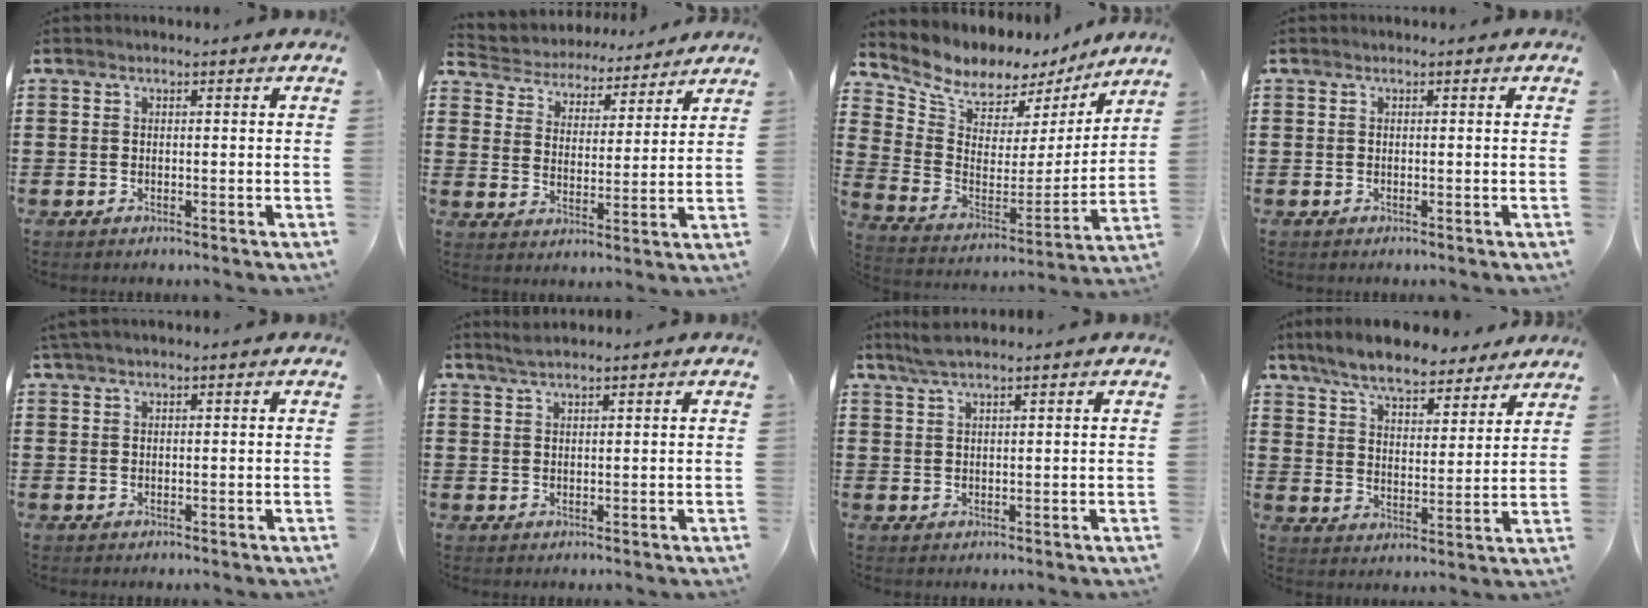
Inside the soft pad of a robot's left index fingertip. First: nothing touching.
{"total": 4.3, "force": [4.2, 0.3, -0.3], "torque": [-0.021, -0.034, 0.068]}
{"total": 7.4, "force": [6.5, 3.4, 1.3], "torque": [-0.055, -0.055, 0.112]}
{"total": 0.0}
{"total": 1.0, "force": [0.6, 0.1, 0.8], "torque": [-0.016, 0.000, 0.012]}
{"total": 1.9, "force": [1.7, 0.1, 0.9], "torque": [-0.019, 0.001, 0.031]}
{"total": 2.6, "force": [2.0, 0.0, 1.6], "torque": [-0.035, 0.002, 0.037]}
{"total": 7.8, "force": [7.1, 1.3, 2.8], "torque": [-0.084, -0.028, 0.129]}